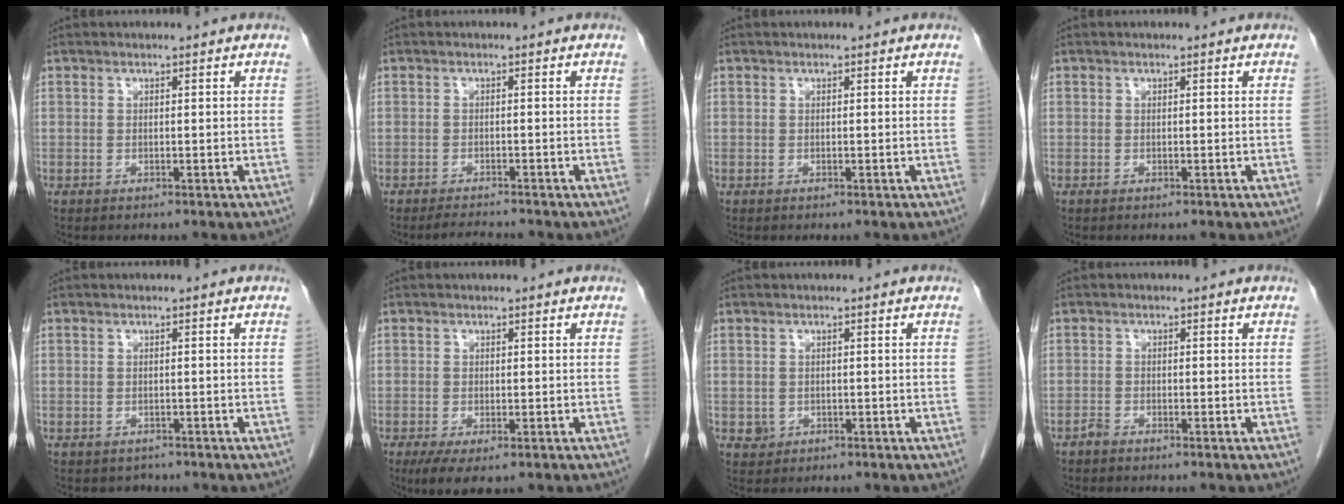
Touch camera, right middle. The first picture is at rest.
{"total": 2.3, "force": [-2.3, -0.1, 0.5], "torque": [-0.015, -0.014, -0.036]}
{"total": 0.0}
{"total": 0.0}
{"total": 1.4, "force": [-1.1, 0.8, -0.2], "torque": [-0.006, -0.001, -0.018]}
{"total": 4.1, "force": [-2.2, 1.4, 3.2], "torque": [-0.059, -0.012, -0.031]}
{"total": 1.3, "force": [-0.3, 1.3, 0.3], "torque": [-0.004, 0.003, -0.001]}
{"total": 0.9, "force": [-0.9, 0.1, 0.2], "torque": [-0.009, 0.000, -0.018]}